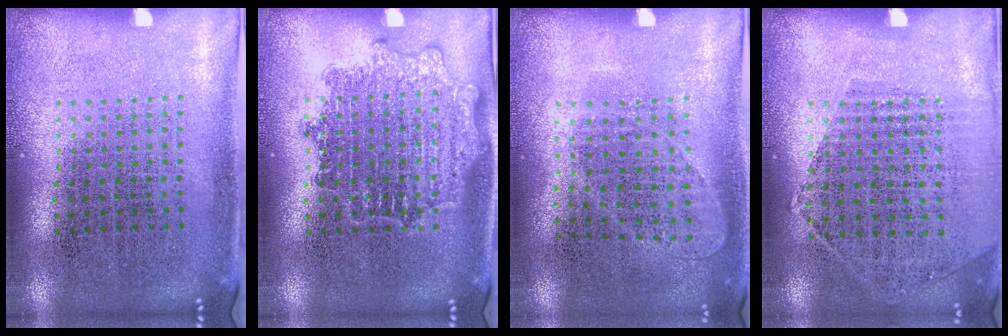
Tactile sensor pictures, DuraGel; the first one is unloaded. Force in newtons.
{"total": 1.4, "press": 1.4, "slide": 0.1}
{"total": 0.9, "press": 0.8, "slide": 0.4}
{"total": 1.2, "press": 1.0, "slide": 0.6}